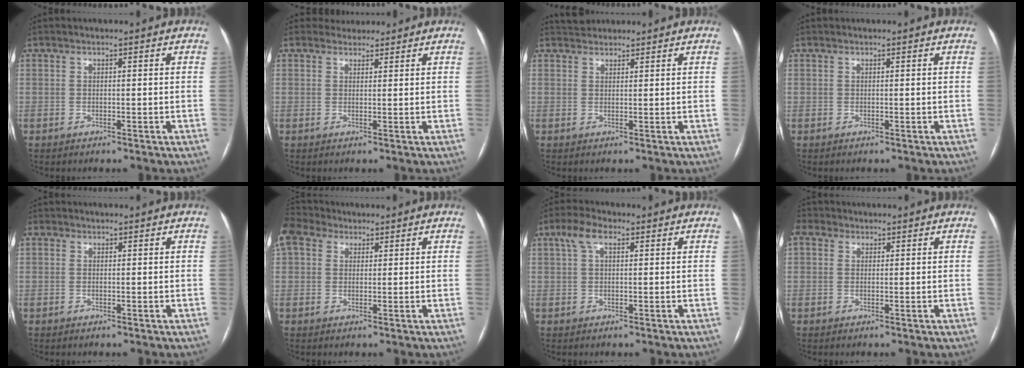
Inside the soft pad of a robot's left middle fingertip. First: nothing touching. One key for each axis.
{"total": 2.7, "fx": 2.4, "fy": 1.1, "fz": -0.3, "tx": 0.008, "ty": 0.017, "tz": 0.037}
{"total": 2.7, "fx": 2.6, "fy": 0.8, "fz": 0.1, "tx": -0.006, "ty": 0.022, "tz": 0.046}
{"total": 0.0}
{"total": 0.7, "fx": 0.1, "fy": 0.6, "fz": 0.4, "tx": -0.014, "ty": 0.003, "tz": 0.000}
{"total": 5.5, "fx": 3.5, "fy": 3.6, "fz": 2.3, "tx": -0.065, "ty": 0.037, "tz": 0.074}
{"total": 3.9, "fx": 1.7, "fy": 1.7, "fz": 3.1, "tx": -0.073, "ty": 0.028, "tz": 0.035}
{"total": 2.6, "fx": 1.0, "fy": 2.0, "fz": 1.3, "tx": -0.037, "ty": 0.022, "tz": 0.020}